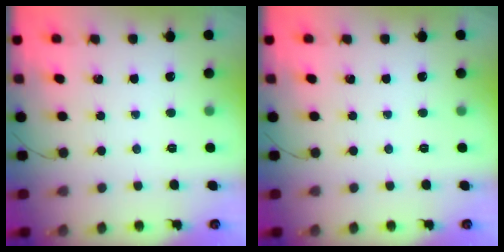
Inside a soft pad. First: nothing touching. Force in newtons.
{"total": 0.0}